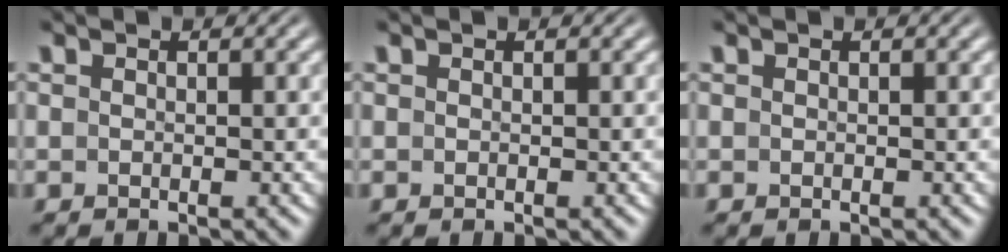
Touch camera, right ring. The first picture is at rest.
{"total": 0.0}
{"total": 0.0}